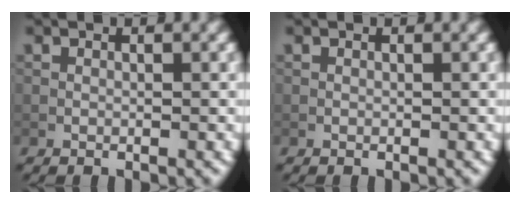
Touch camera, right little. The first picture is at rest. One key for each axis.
{"total": 0.0}